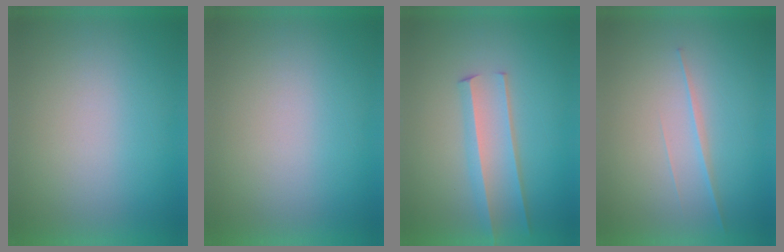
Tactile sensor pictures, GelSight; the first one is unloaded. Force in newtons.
{"total": 1.3}
{"total": 2.9}
{"total": 1.8}